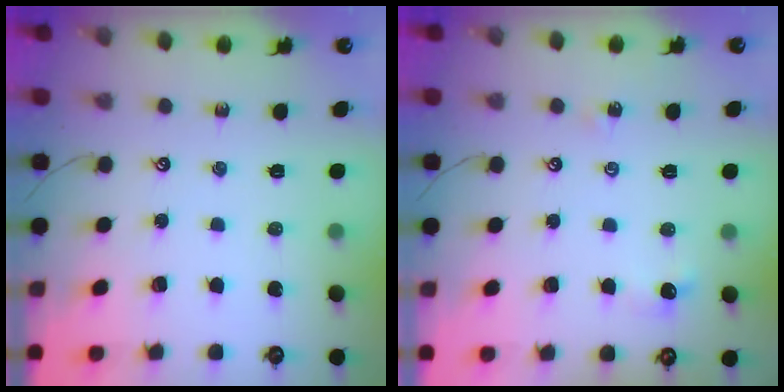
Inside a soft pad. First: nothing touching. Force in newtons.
{"total": 3.5, "press": 3.5, "slide": 0.6}